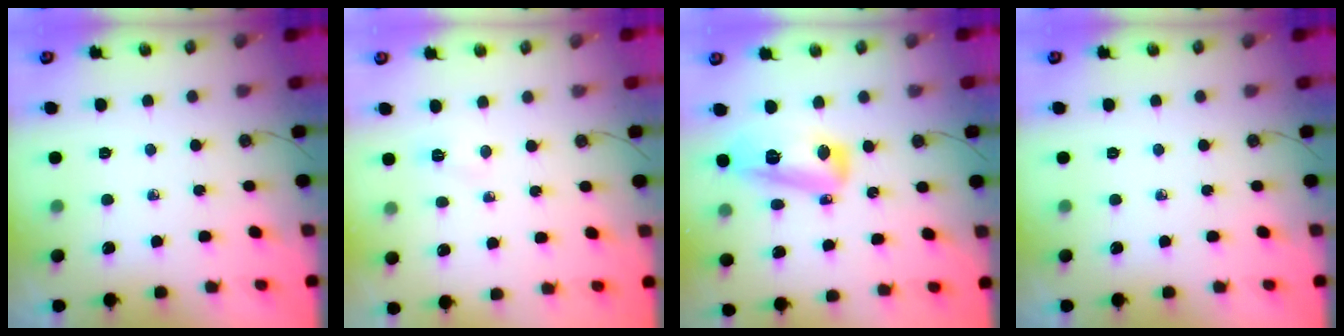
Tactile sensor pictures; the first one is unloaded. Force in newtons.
{"total": 2.5, "press": 2.4, "slide": 0.4}
{"total": 13.2, "press": 13.1, "slide": 1.6}
{"total": 0.0}